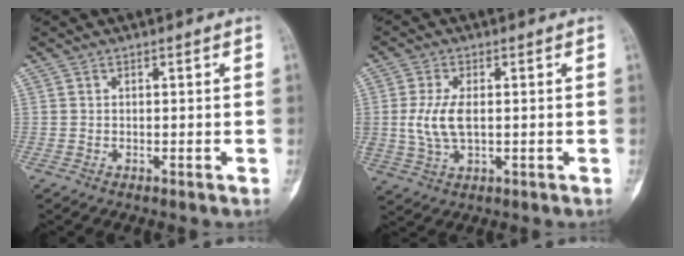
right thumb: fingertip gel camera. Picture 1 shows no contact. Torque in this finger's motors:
{"motor_torque": [1.21, 1.26, 0.37, -0.15, 0.19]}